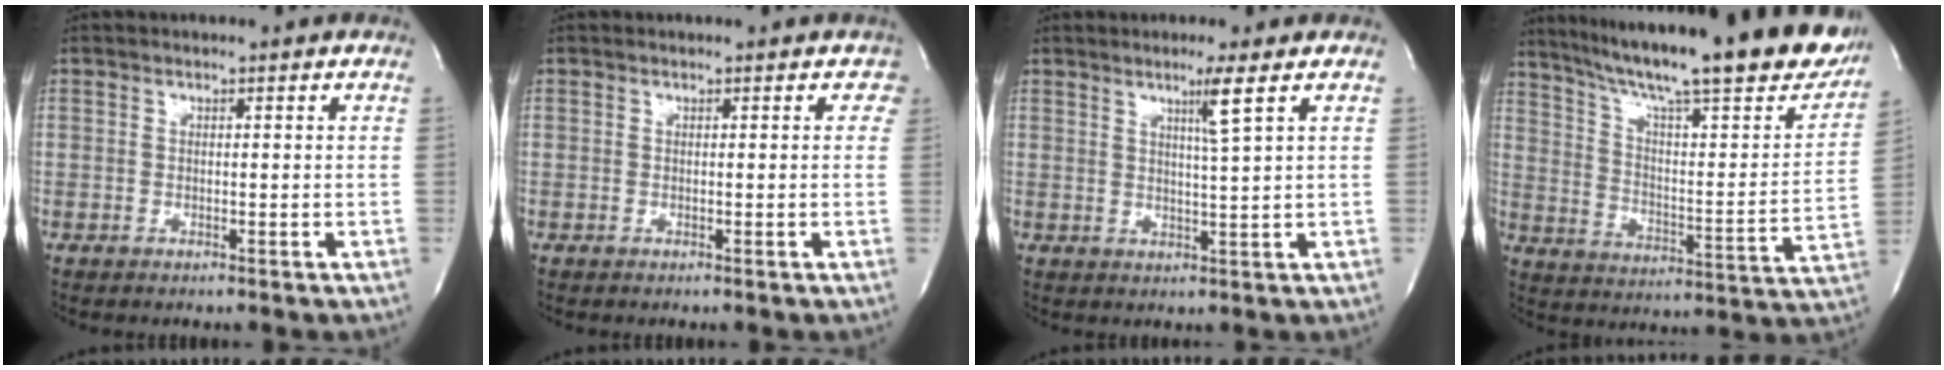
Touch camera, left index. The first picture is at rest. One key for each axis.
{"total": 1.1, "fx": 0.3, "fy": 1.0, "fz": 0.2, "tx": 0.020, "ty": 0.004, "tz": -0.003}
{"total": 3.7, "fx": 1.9, "fy": -1.2, "fz": 3.0, "tx": -0.054, "ty": -0.012, "tz": 0.039}
{"total": 29.9, "fx": 24.4, "fy": 3.9, "fz": 16.8, "tx": -0.271, "ty": -0.038, "tz": 0.331}